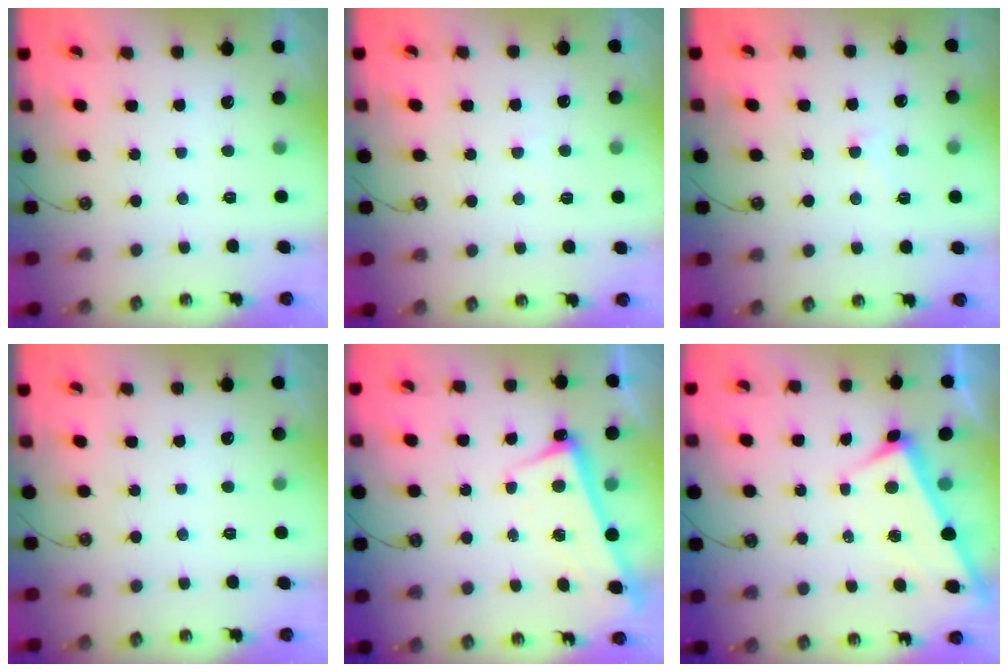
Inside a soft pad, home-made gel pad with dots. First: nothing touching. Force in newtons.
{"total": 1.3, "press": 1.3, "slide": 0.4}
{"total": 0.9, "press": 0.8, "slide": 0.4}
{"total": 0.0}
{"total": 2.5, "press": 2.5, "slide": 0.7}
{"total": 3.0, "press": 3.0, "slide": 0.2}